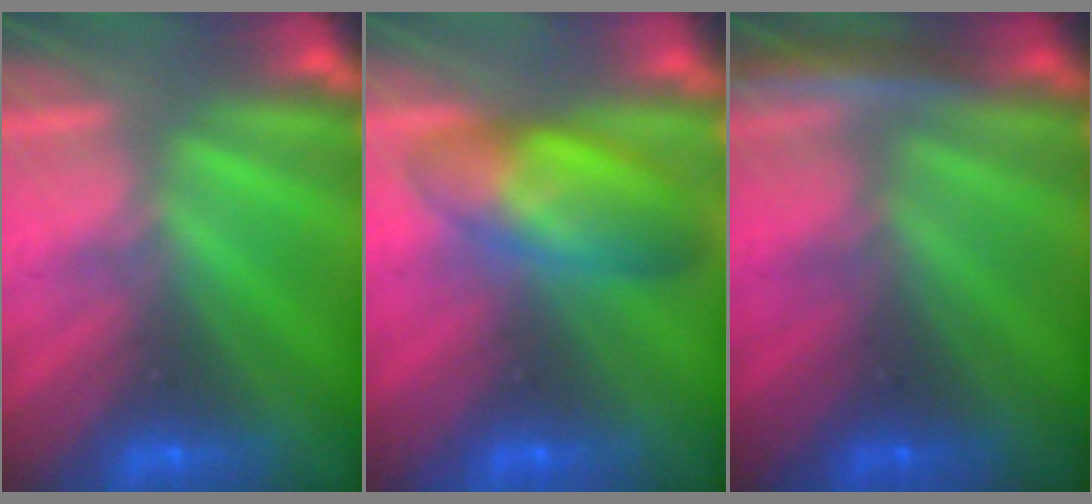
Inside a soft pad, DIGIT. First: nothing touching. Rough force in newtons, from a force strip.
{"total": 7.5}
{"total": 2.0}